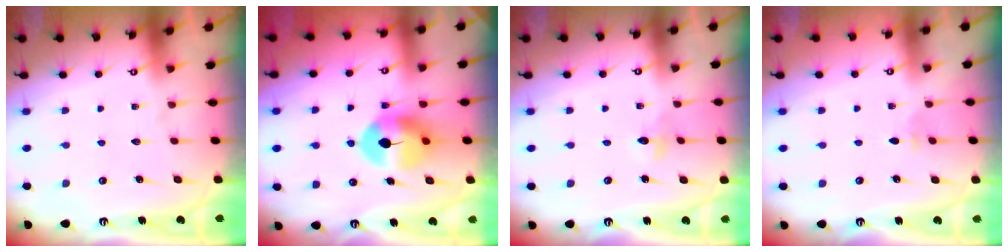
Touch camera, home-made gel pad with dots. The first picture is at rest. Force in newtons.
{"total": 8.5, "press": 8.4, "slide": 0.3}
{"total": 3.0, "press": 2.9, "slide": 0.3}
{"total": 2.8, "press": 2.7, "slide": 0.7}